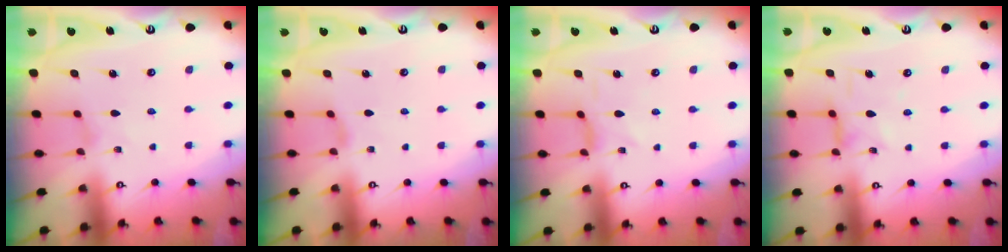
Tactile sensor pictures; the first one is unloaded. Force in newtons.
{"total": 1.9, "press": 1.8, "slide": 0.5}
{"total": 1.8, "press": 1.7, "slide": 0.4}
{"total": 1.8, "press": 1.8, "slide": 0.3}